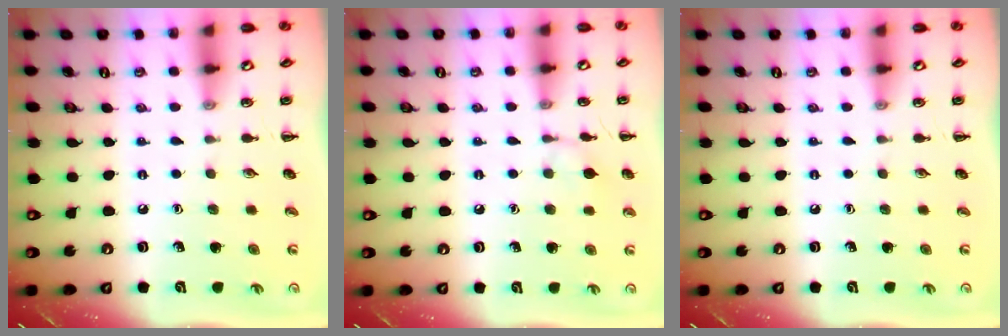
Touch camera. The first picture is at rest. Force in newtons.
{"total": 5.4, "press": 5.1, "slide": 1.9}
{"total": 0.0}